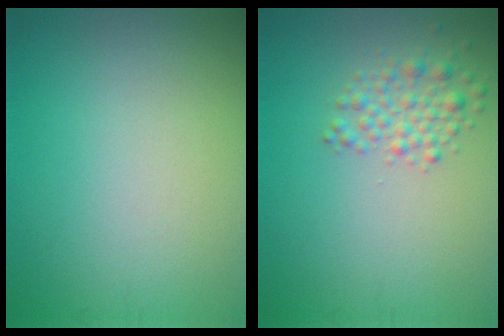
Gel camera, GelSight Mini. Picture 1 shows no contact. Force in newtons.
{"total": 2.3, "press": 2.3, "slide": 0.1}